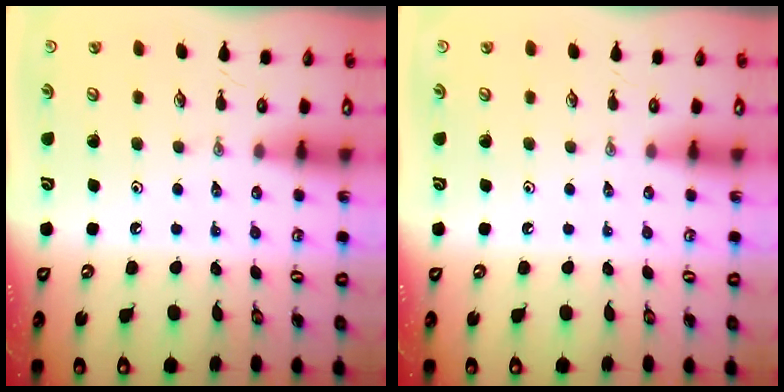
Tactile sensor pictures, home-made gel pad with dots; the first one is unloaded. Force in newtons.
{"total": 0.0}